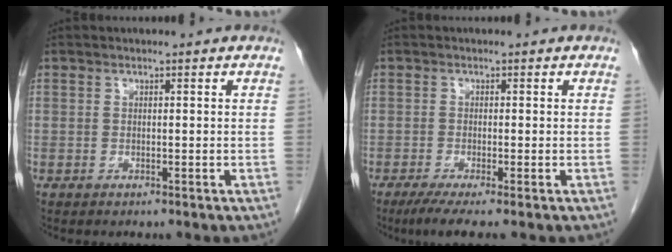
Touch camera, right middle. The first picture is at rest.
{"total": 4.0, "force": [-2.7, -0.1, 3.0], "torque": [-0.056, -0.016, -0.049]}